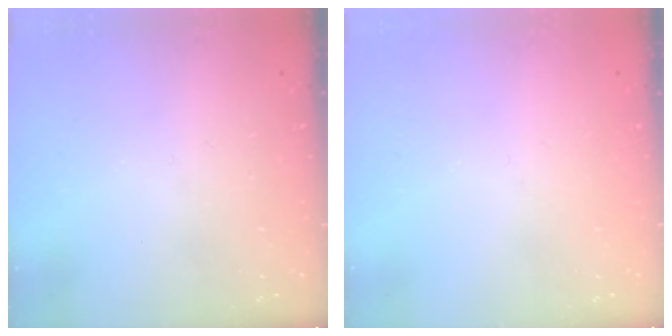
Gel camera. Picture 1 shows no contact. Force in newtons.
{"total": 0.0}